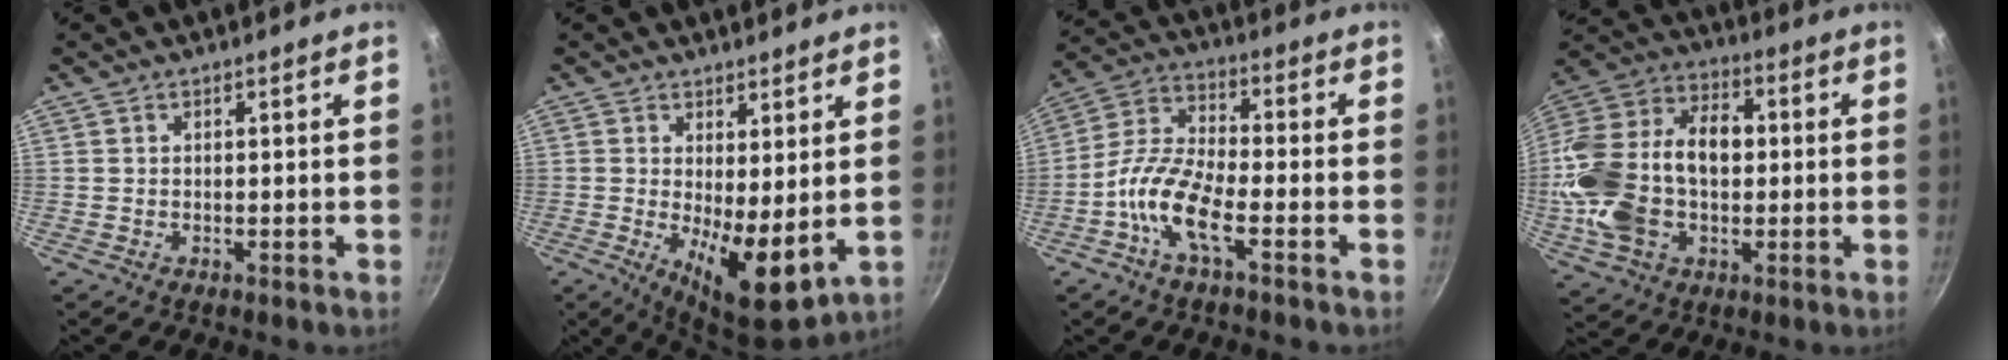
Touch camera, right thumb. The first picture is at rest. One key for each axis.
{"total": 9.7, "fx": 0.4, "fy": 3.4, "fz": 9.0, "tx": -0.128, "ty": -0.027, "tz": 0.012}
{"total": 11.2, "fx": -4.8, "fy": 3.9, "fz": 9.3, "tx": -0.188, "ty": 0.036, "tz": -0.111}
{"total": 23.4, "fx": -1.1, "fy": 15.8, "fz": 17.3, "tx": -0.316, "ty": 0.045, "tz": -0.023}